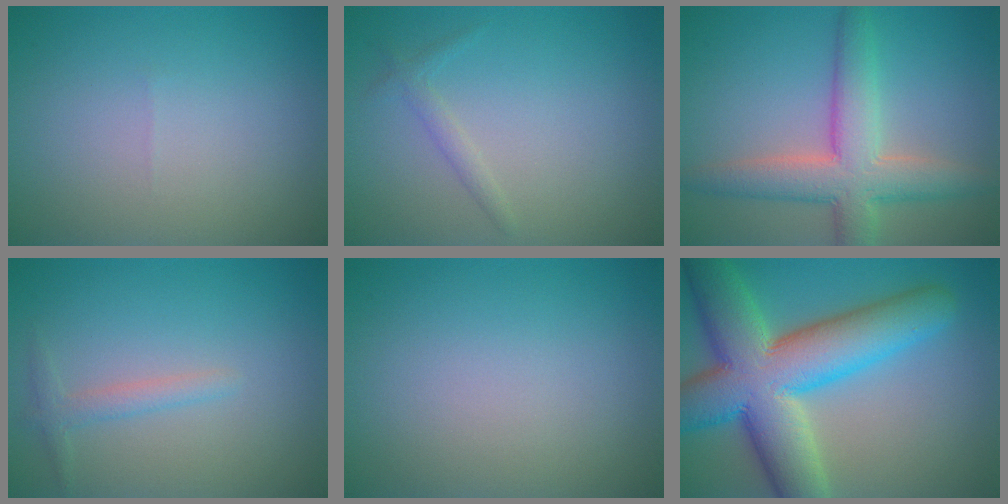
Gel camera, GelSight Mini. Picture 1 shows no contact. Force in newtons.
{"total": 1.1, "press": 1.1, "slide": 0.0}
{"total": 6.2, "press": 6.2, "slide": 0.5}
{"total": 1.5, "press": 1.5, "slide": 0.0}
{"total": 0.0}
{"total": 13.1, "press": 13.1, "slide": 0.6}